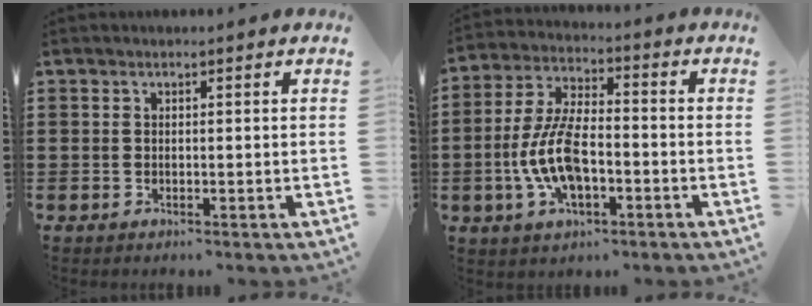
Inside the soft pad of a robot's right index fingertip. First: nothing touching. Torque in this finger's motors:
{"motor_torque": [2.14, 0.00, 0.67, 0.18]}